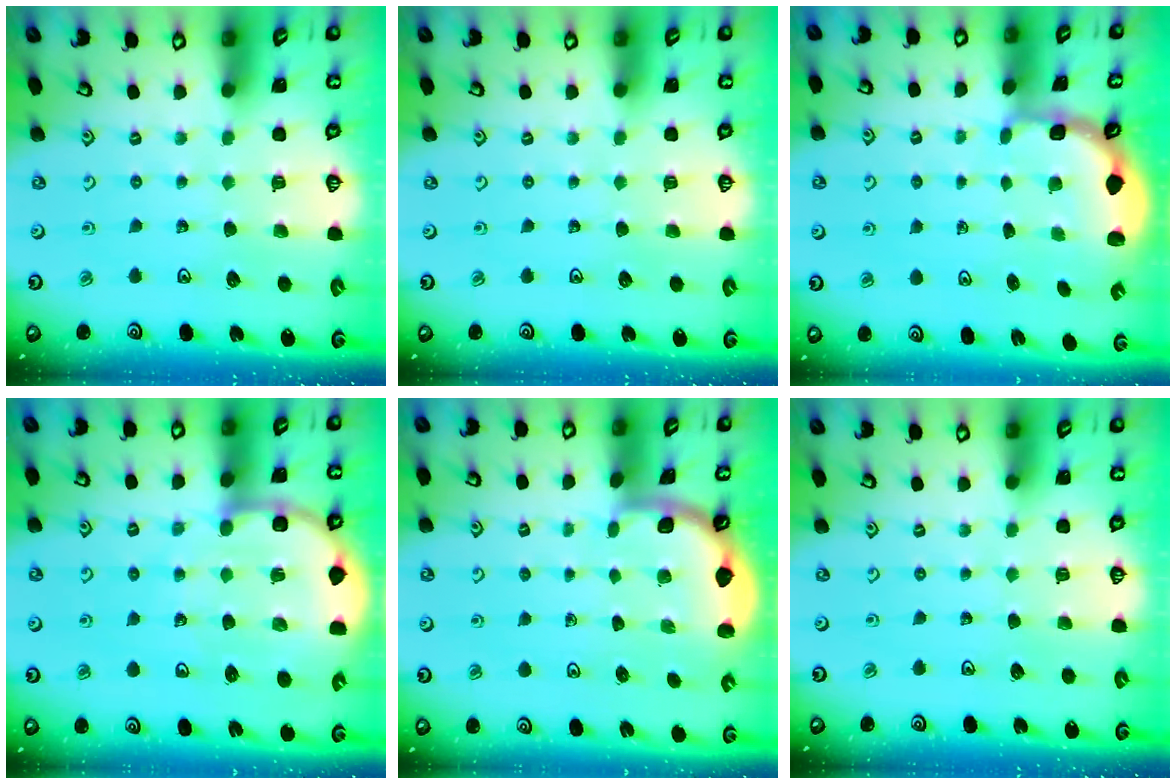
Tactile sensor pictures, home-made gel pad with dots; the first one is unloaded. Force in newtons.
{"total": 0.0}
{"total": 2.4, "press": 1.8, "slide": 1.6}
{"total": 9.9, "press": 9.6, "slide": 2.3}
{"total": 1.6, "press": 1.6, "slide": 0.2}
{"total": 0.0}